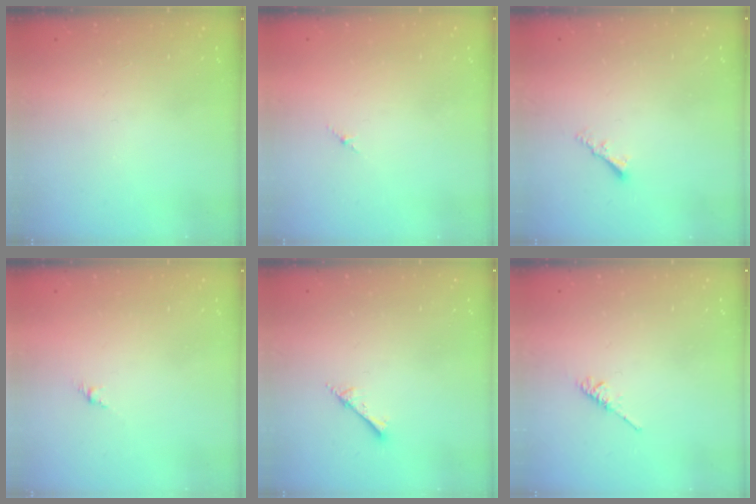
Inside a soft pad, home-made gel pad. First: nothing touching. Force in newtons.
{"total": 1.8, "press": 1.7, "slide": 0.6}
{"total": 2.0, "press": 2.0, "slide": 0.3}
{"total": 1.5, "press": 1.4, "slide": 0.6}
{"total": 2.5, "press": 2.5, "slide": 0.2}
{"total": 3.3, "press": 3.2, "slide": 0.5}